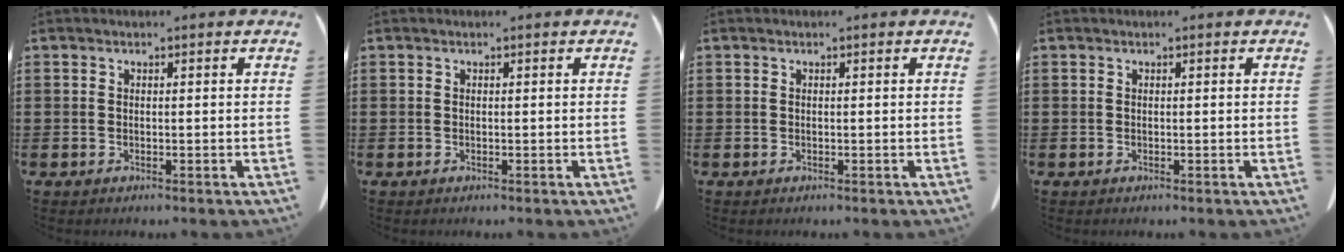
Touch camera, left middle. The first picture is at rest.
{"total": 0.0}
{"total": 0.0}
{"total": 0.0}